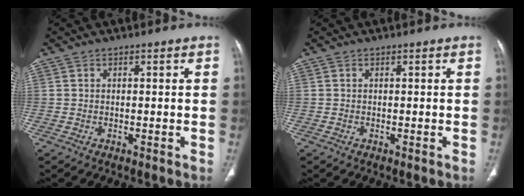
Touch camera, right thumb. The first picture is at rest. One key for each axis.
{"total": 0.0}